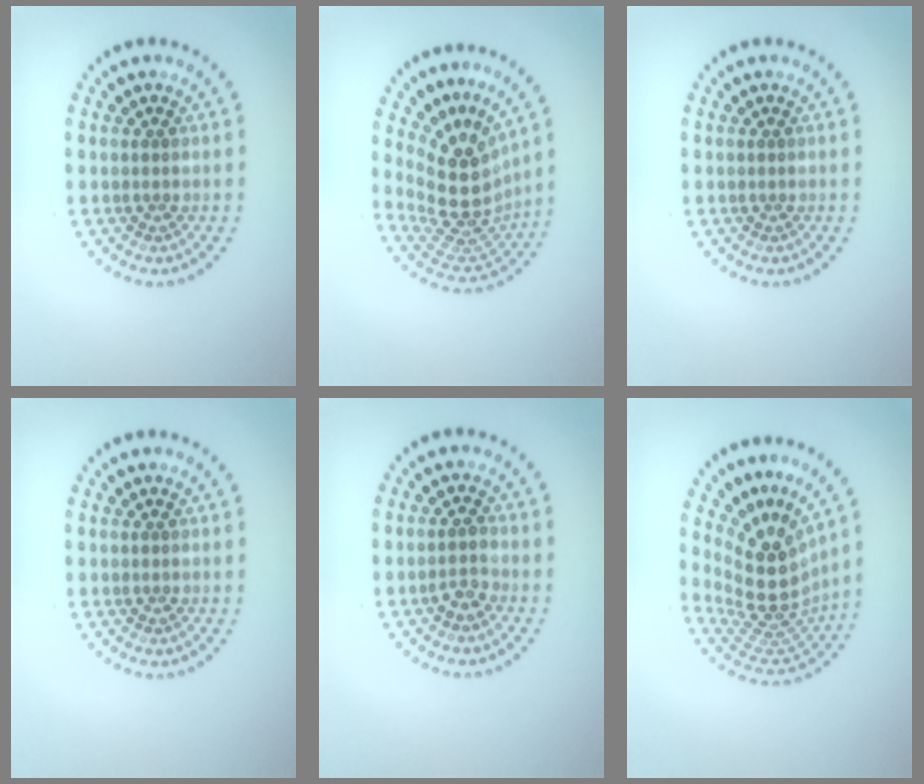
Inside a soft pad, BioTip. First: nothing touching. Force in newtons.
{"total": 5.1, "press": 4.1, "slide": 3.0}
{"total": 0.0}
{"total": 0.0}
{"total": 1.5, "press": 1.4, "slide": 0.7}
{"total": 5.3, "press": 3.9, "slide": 3.6}